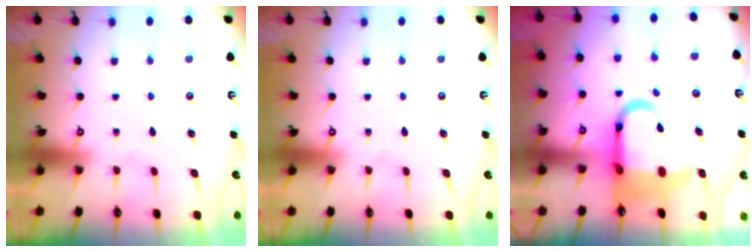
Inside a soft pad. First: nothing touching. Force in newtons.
{"total": 0.0}
{"total": 12.1, "press": 11.9, "slide": 2.5}